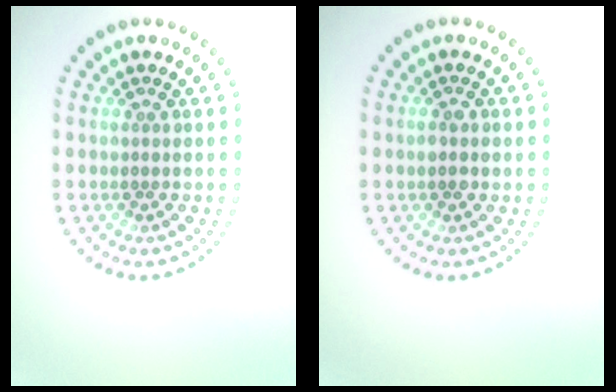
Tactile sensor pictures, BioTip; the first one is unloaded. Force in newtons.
{"total": 1.7, "press": 1.7, "slide": 0.1}